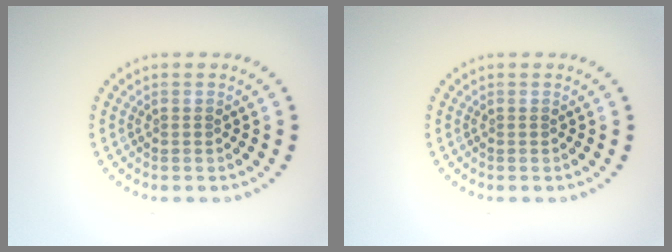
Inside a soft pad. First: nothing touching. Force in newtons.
{"total": 0.0}